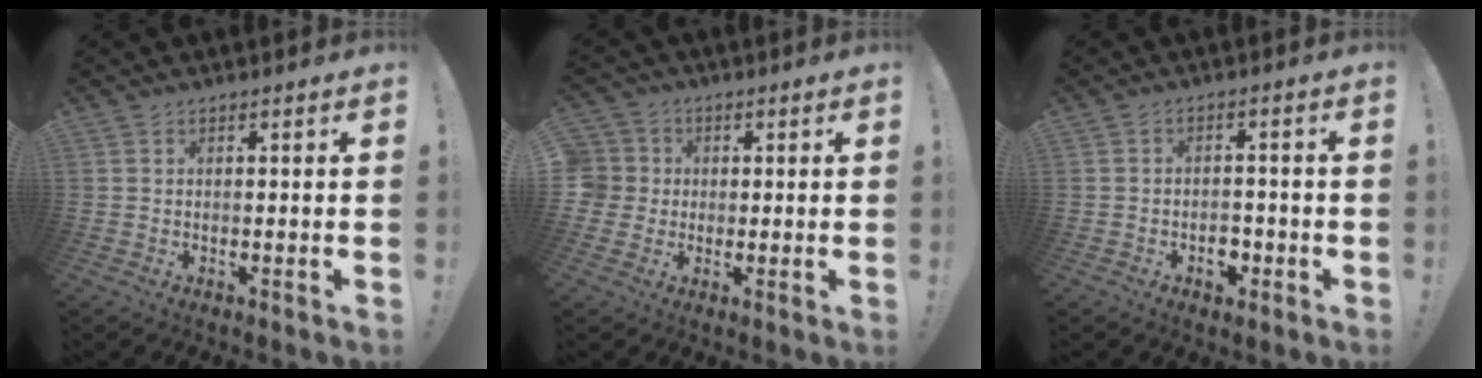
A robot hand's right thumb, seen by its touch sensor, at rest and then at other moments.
{"total": 5.3, "force": [0.2, 5.1, 1.2], "torque": [-0.040, 0.006, 0.005]}
{"total": 4.6, "force": [-2.2, 3.2, 2.5], "torque": [-0.029, 0.009, -0.038]}